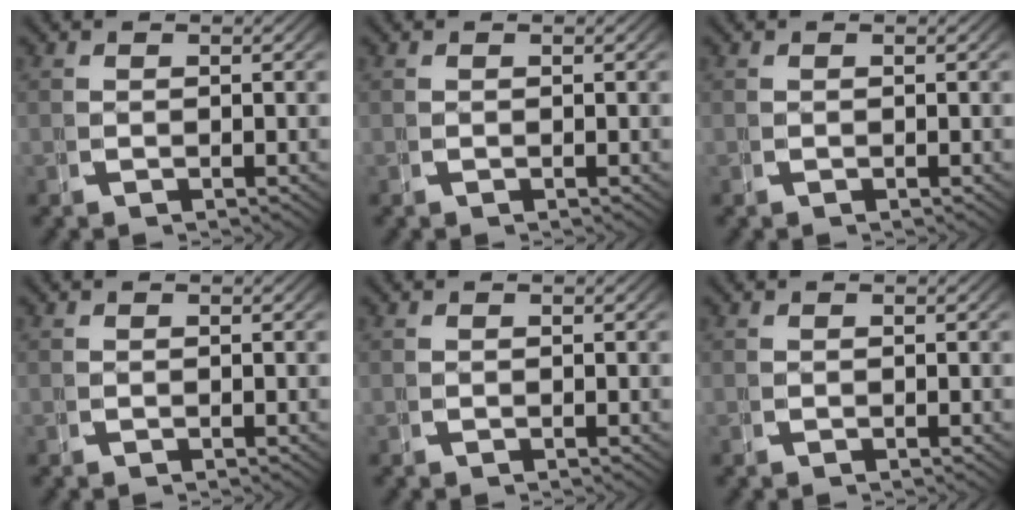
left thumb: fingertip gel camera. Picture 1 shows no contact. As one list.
[{"total": 0.0}, {"total": 0.0}, {"total": 0.0}, {"total": 0.0}, {"total": 0.0}]